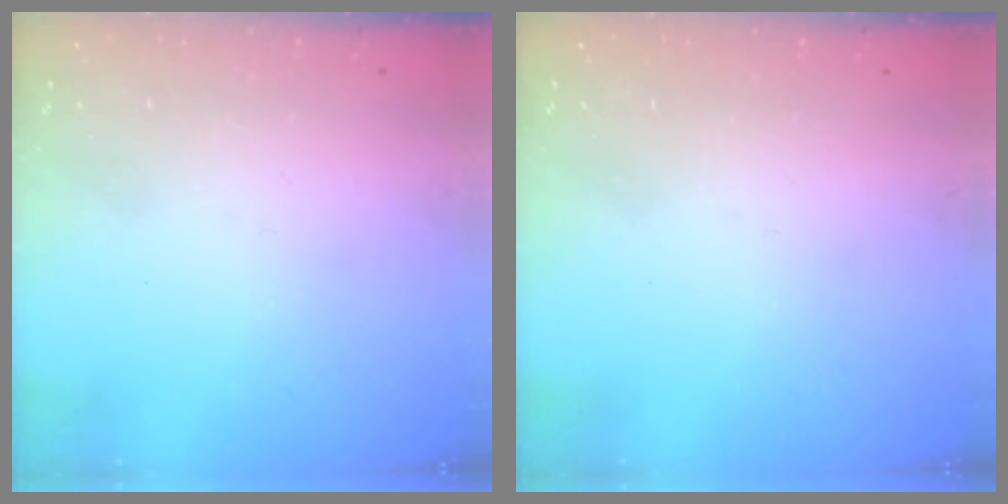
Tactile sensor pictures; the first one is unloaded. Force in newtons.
{"total": 0.0}